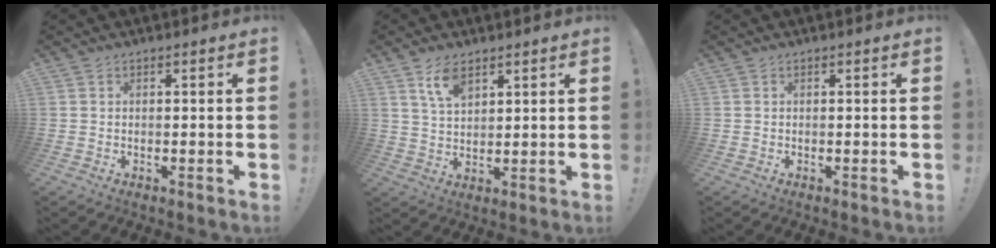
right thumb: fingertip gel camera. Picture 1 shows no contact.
{"total": 7.2, "force": [4.6, 3.3, 4.6], "torque": [-0.083, -0.017, 0.083]}
{"total": 0.0}